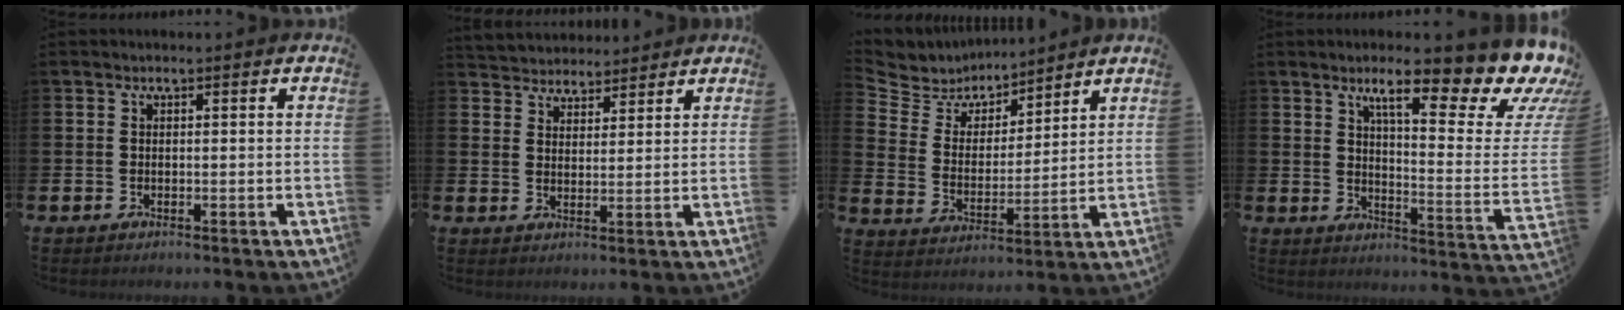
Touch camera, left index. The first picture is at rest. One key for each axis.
{"total": 4.0, "fx": 3.8, "fy": 1.1, "fz": -0.7, "tx": -0.010, "ty": -0.016, "tz": 0.072}
{"total": 6.0, "fx": 5.5, "fy": 2.3, "fz": 0.0, "tx": -0.037, "ty": -0.046, "tz": 0.094}
{"total": 11.2, "fx": 8.1, "fy": 2.5, "fz": 7.3, "tx": -0.114, "ty": -0.069, "tz": 0.122}